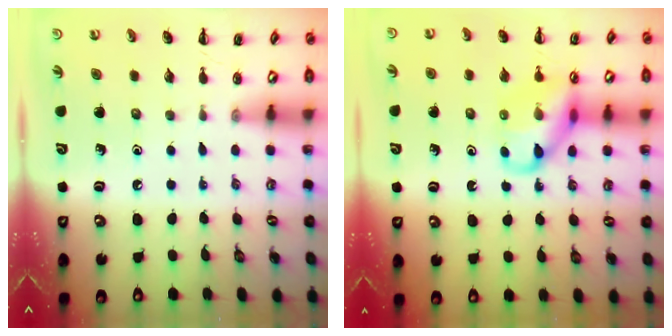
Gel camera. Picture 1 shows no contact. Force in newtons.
{"total": 12.7, "press": 12.6, "slide": 2.1}